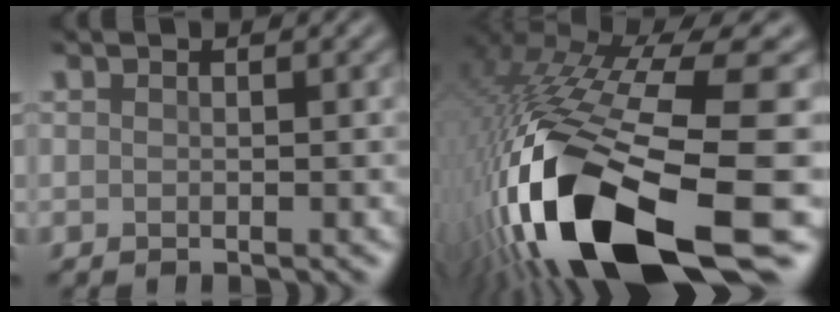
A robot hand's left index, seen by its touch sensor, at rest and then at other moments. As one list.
[{"total": 18.4, "force": [-7.6, 6.2, 15.6], "torque": [-0.308, -0.056, -0.100]}]